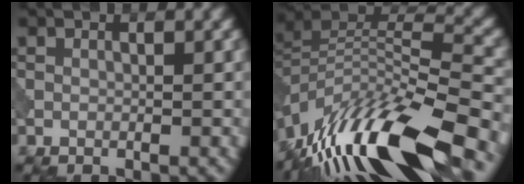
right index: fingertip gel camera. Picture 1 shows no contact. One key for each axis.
{"total": 14.0, "fx": -8.4, "fy": 4.2, "fz": 10.3, "tx": -0.208, "ty": 0.019, "tz": -0.149}